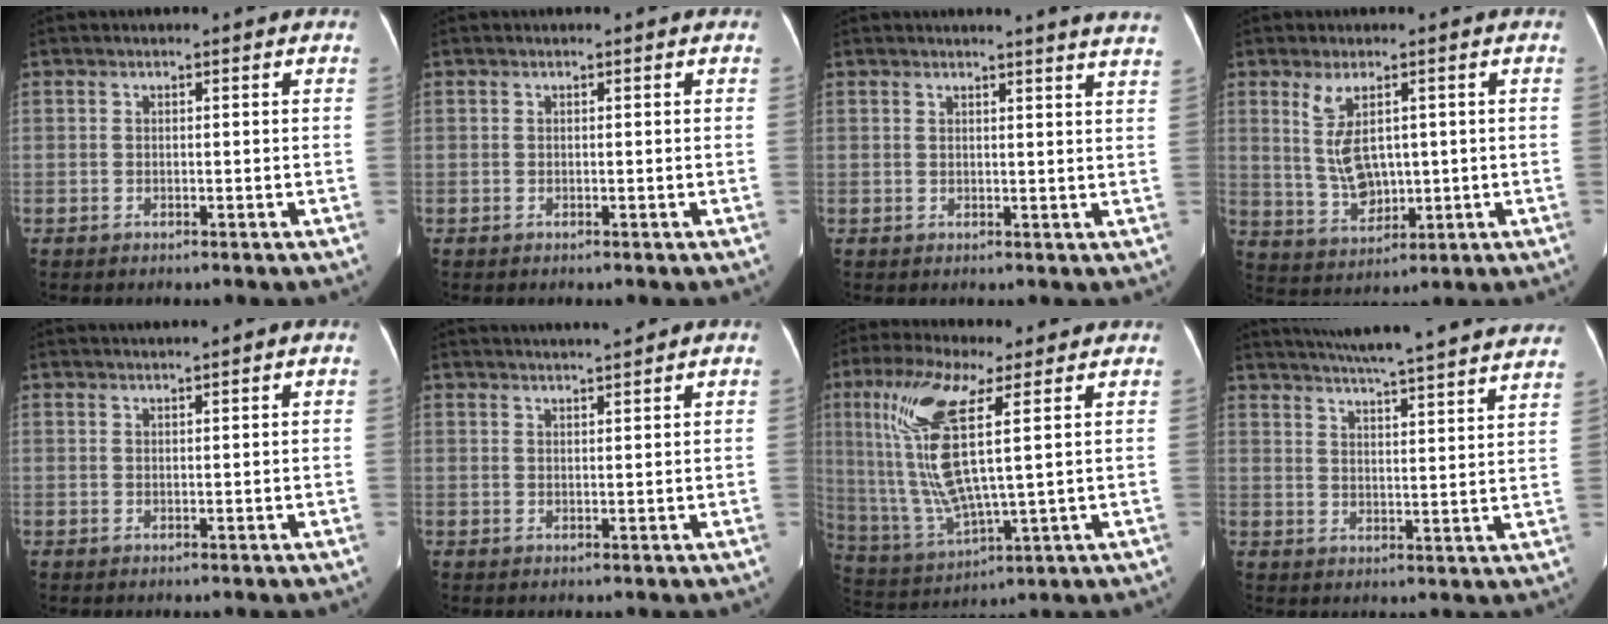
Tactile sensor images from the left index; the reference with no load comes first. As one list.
[{"total": 0.0}, {"total": 9.6, "force": [8.9, -0.8, 3.3], "torque": [-0.038, -0.034, 0.077]}, {"total": 6.4, "force": [1.5, 3.2, 5.4], "torque": [-0.123, -0.001, 0.044]}, {"total": 2.3, "force": [1.7, -0.1, 1.6], "torque": [-0.026, 0.024, 0.028]}, {"total": 4.9, "force": [4.4, -0.3, 2.3], "torque": [-0.034, 0.023, 0.064]}, {"total": 14.2, "force": [4.3, 2.1, 13.3], "torque": [-0.306, -0.007, 0.085]}, {"total": 26.5, "force": [24.0, 1.1, 11.2], "torque": [-0.180, -0.013, 0.305]}]